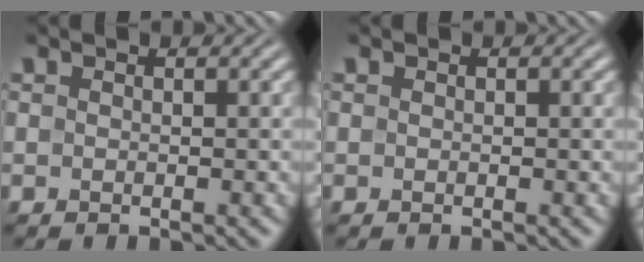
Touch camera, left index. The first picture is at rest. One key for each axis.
{"total": 0.0}